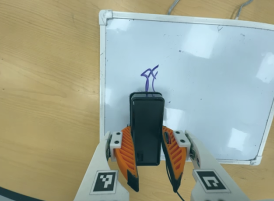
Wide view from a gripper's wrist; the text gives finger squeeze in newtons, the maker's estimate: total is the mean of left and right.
{"total": 8.3, "left": 6.4, "right": 10.2}